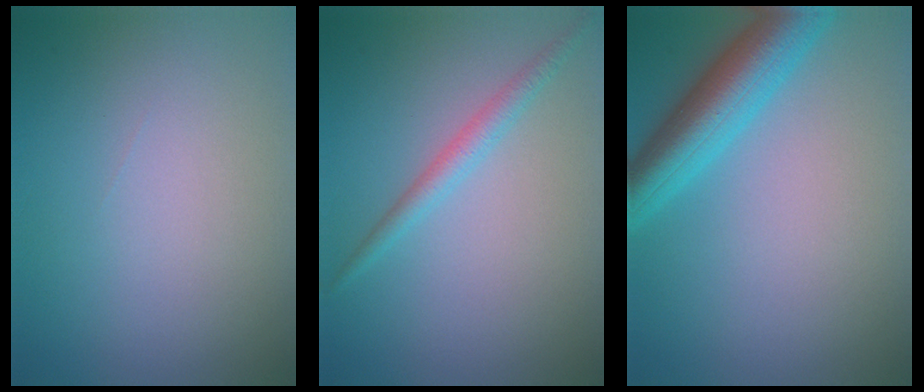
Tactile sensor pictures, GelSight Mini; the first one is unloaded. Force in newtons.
{"total": 1.8, "press": 1.8, "slide": 0.1}
{"total": 6.0, "press": 6.0, "slide": 0.3}